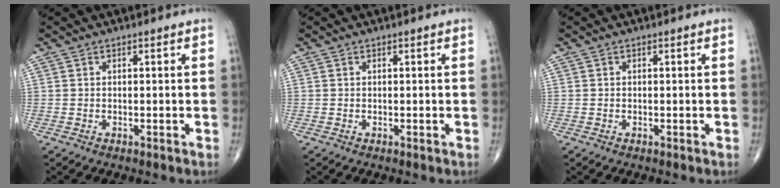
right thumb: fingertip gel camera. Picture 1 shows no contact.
{"total": 0.0}
{"total": 0.0}